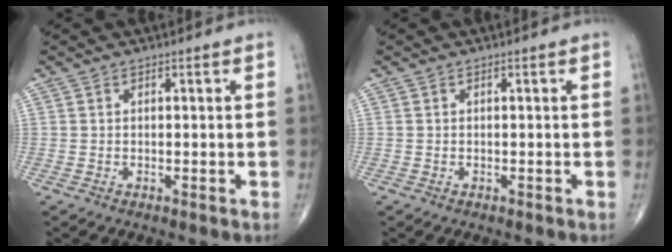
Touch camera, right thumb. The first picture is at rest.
{"total": 0.0}